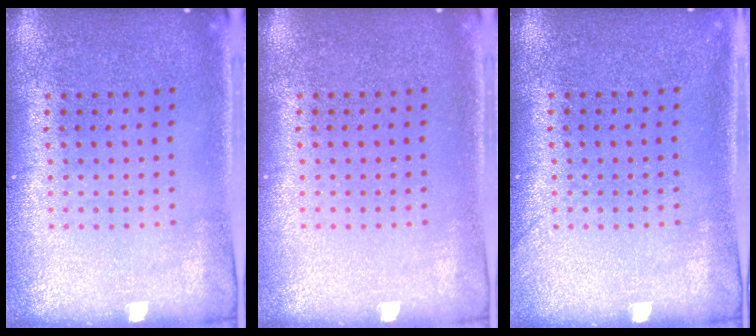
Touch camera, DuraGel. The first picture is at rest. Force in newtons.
{"total": 0.0}
{"total": 0.8, "press": 0.8, "slide": 0.1}